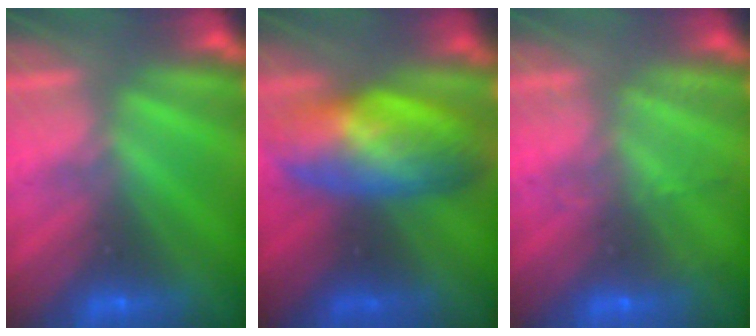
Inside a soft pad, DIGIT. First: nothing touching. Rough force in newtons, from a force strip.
{"total": 9.5}
{"total": 2.0}